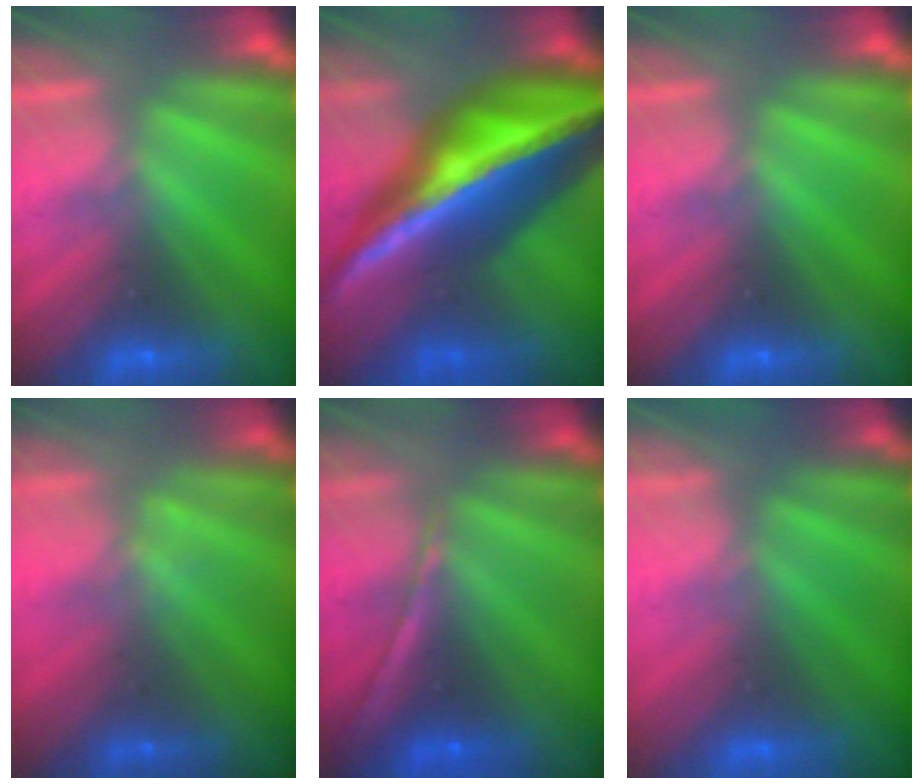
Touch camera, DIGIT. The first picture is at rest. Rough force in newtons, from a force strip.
{"total": 6.7}
{"total": 0.0}
{"total": 1.4}
{"total": 1.3}
{"total": 2.4}